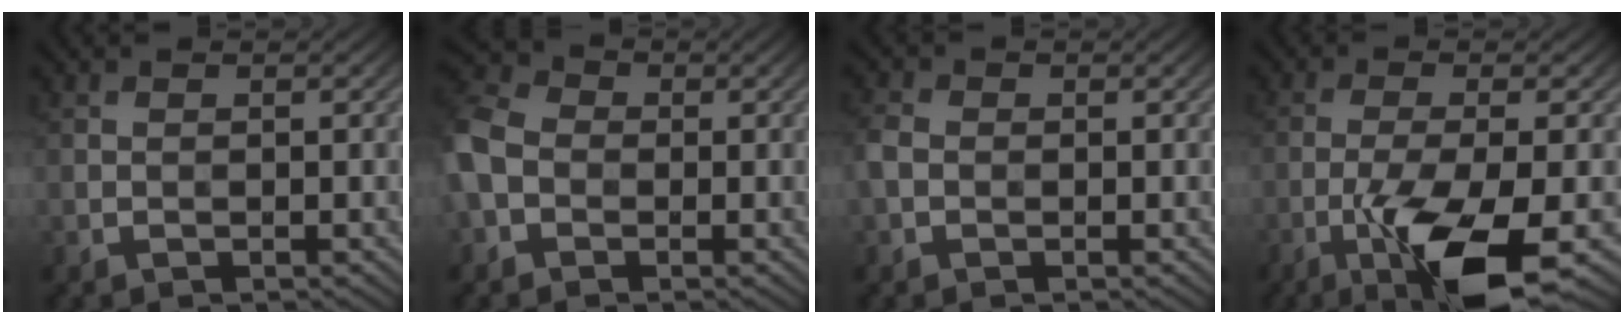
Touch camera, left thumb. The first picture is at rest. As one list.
[{"total": 6.9, "force": [-1.5, 5.5, 3.8], "torque": [-0.124, 0.000, -0.046]}, {"total": 2.3, "force": [-0.4, 1.9, 1.2], "torque": [-0.033, 0.002, -0.015]}, {"total": 10.2, "force": [-4.7, 2.4, 8.7], "torque": [-0.155, -0.007, -0.087]}]